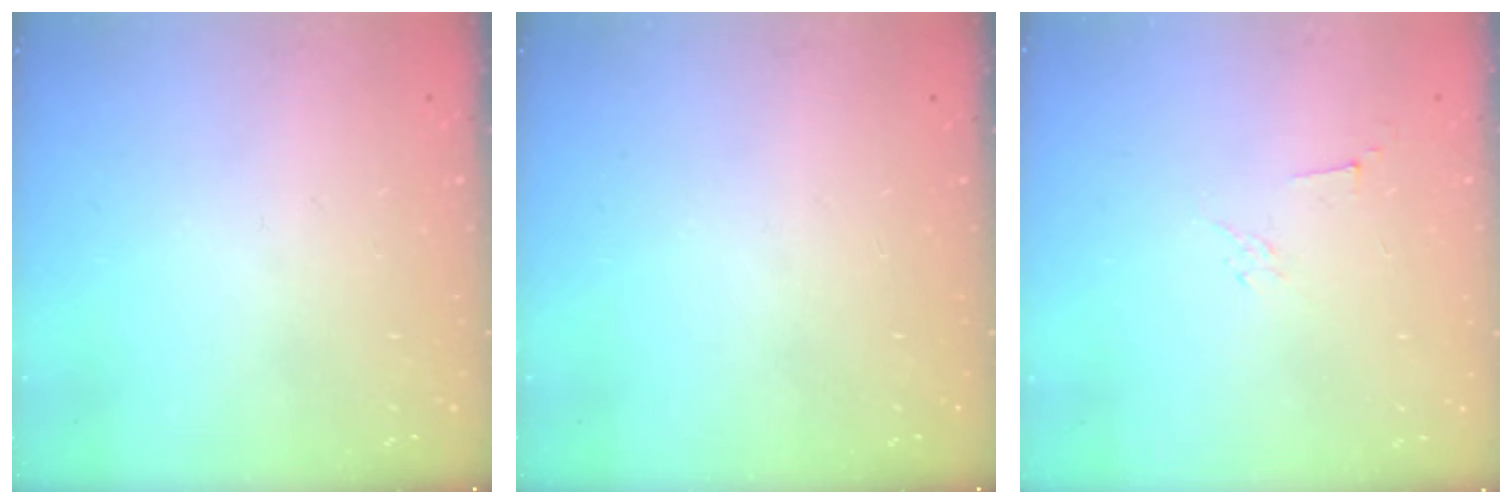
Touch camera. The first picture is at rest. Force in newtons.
{"total": 0.0}
{"total": 2.9, "press": 2.8, "slide": 0.8}